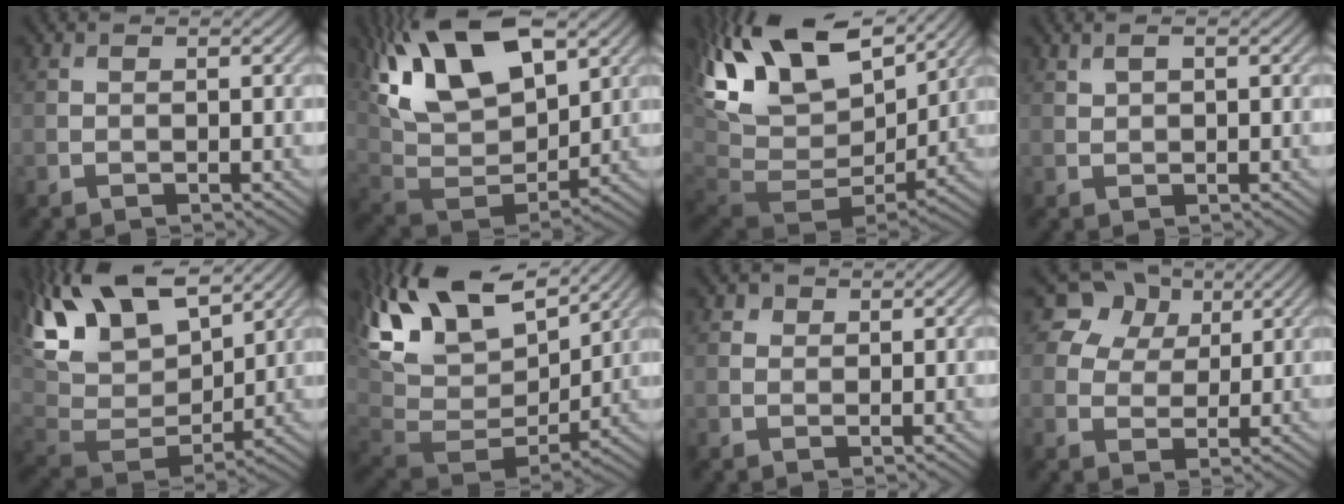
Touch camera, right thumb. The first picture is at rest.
{"total": 19.3, "force": [10.0, 9.8, 13.3], "torque": [-0.283, 0.048, 0.167]}
{"total": 19.8, "force": [8.2, 11.2, 14.1], "torque": [-0.267, 0.017, 0.169]}
{"total": 1.6, "force": [0.9, 0.7, 1.2], "torque": [-0.028, 0.003, 0.020]}
{"total": 16.6, "force": [9.4, 8.7, 10.5], "torque": [-0.252, 0.022, 0.174]}
{"total": 17.6, "force": [8.8, 9.9, 11.7], "torque": [-0.261, 0.014, 0.171]}
{"total": 1.1, "force": [0.6, 0.9, 0.3], "torque": [-0.001, 0.000, 0.008]}
{"total": 9.2, "force": [5.3, 6.7, 3.7], "torque": [-0.104, 0.012, 0.095]}